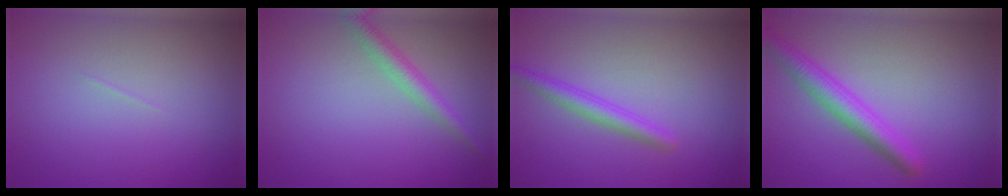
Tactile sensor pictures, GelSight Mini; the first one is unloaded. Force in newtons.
{"total": 2.3, "press": 2.3, "slide": 0.1}
{"total": 2.2, "press": 2.2, "slide": 0.1}
{"total": 3.7, "press": 3.7, "slide": 0.1}